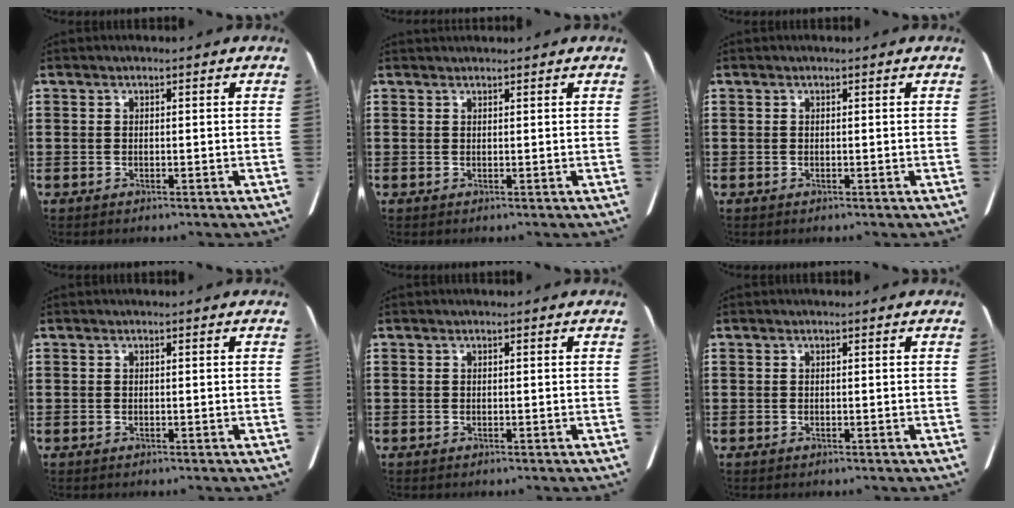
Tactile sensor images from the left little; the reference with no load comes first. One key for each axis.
{"total": 0.7, "fx": 0.7, "fy": 0.0, "fz": 0.0, "tx": -0.002, "ty": 0.000, "tz": 0.014}
{"total": 0.0}
{"total": 0.0}
{"total": 0.0}
{"total": 0.0}